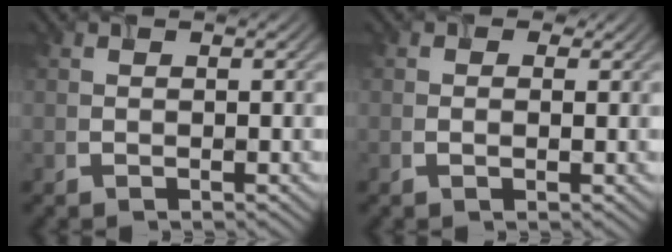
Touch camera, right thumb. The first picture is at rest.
{"total": 1.3, "force": [0.7, 0.9, 0.6], "torque": [-0.005, -0.002, 0.008]}